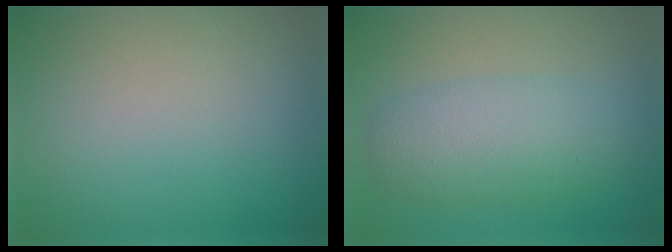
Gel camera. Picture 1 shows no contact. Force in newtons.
{"total": 5.0, "press": 5.0, "slide": 0.3}